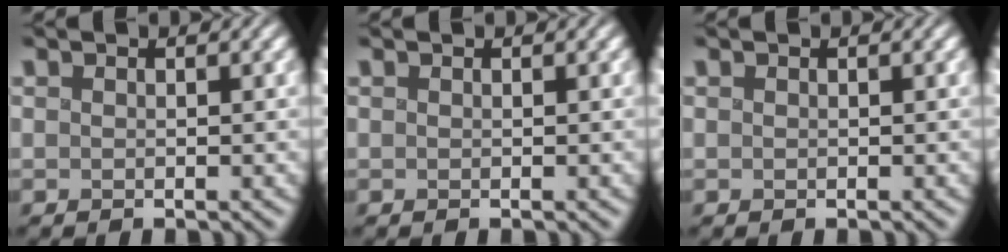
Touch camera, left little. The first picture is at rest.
{"total": 0.0}
{"total": 0.0}